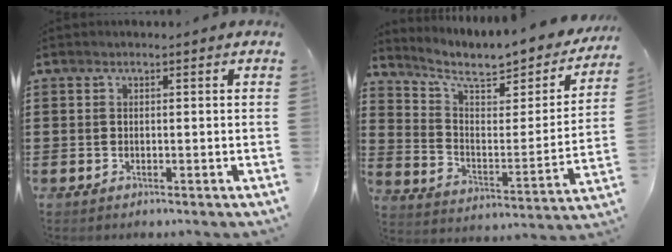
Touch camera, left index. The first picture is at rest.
{"total": 7.1, "force": [5.9, 2.0, 3.4], "torque": [-0.090, -0.048, 0.097]}